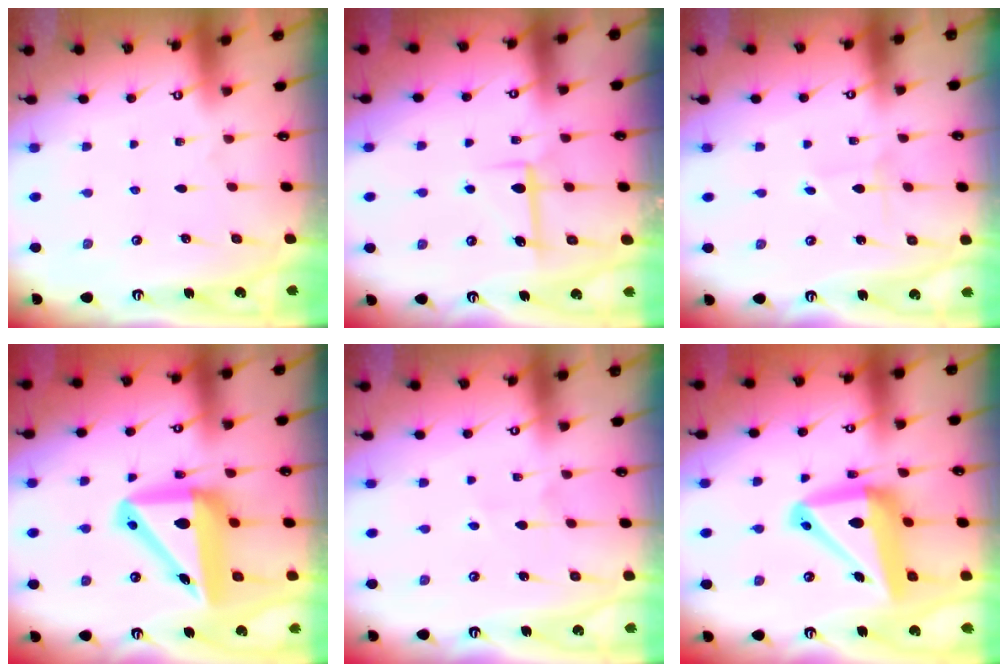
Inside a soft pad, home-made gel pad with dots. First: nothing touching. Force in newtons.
{"total": 6.5, "press": 6.5, "slide": 0.3}
{"total": 0.7, "press": 0.7, "slide": 0.0}
{"total": 15.8, "press": 15.5, "slide": 2.9}
{"total": 2.7, "press": 2.6, "slide": 0.9}
{"total": 16.7, "press": 16.5, "slide": 2.4}